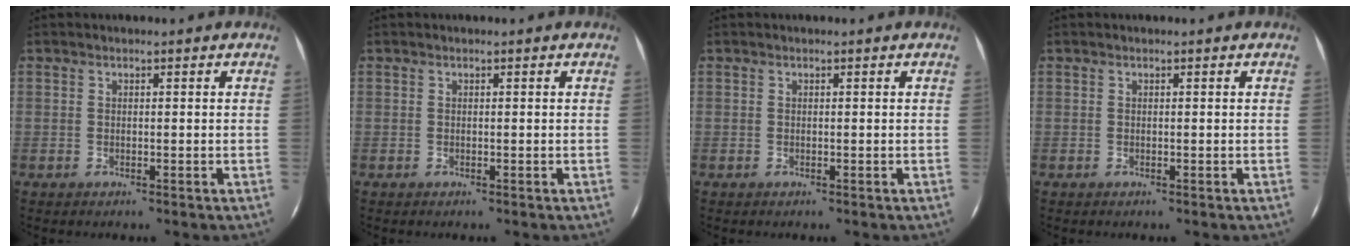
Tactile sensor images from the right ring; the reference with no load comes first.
{"total": 0.0}
{"total": 0.0}
{"total": 0.0}